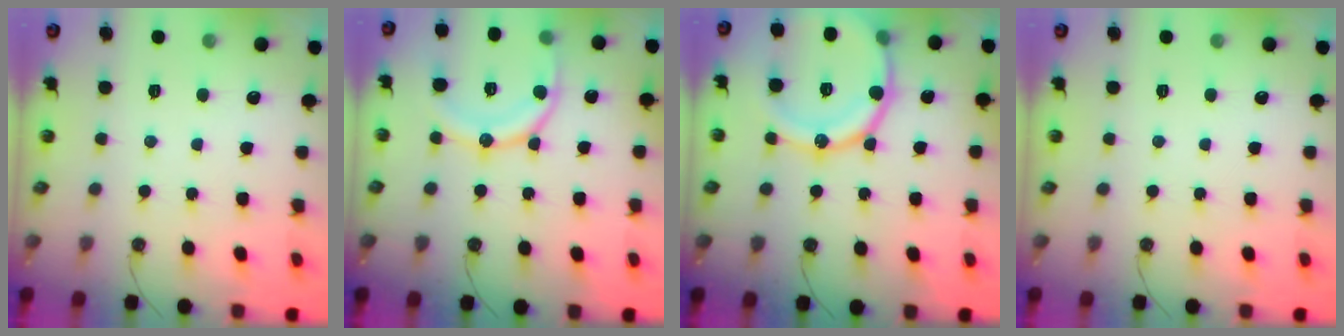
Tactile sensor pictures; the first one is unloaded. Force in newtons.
{"total": 13.4, "press": 13.3, "slide": 1.5}
{"total": 19.1, "press": 18.8, "slide": 3.4}
{"total": 0.0}